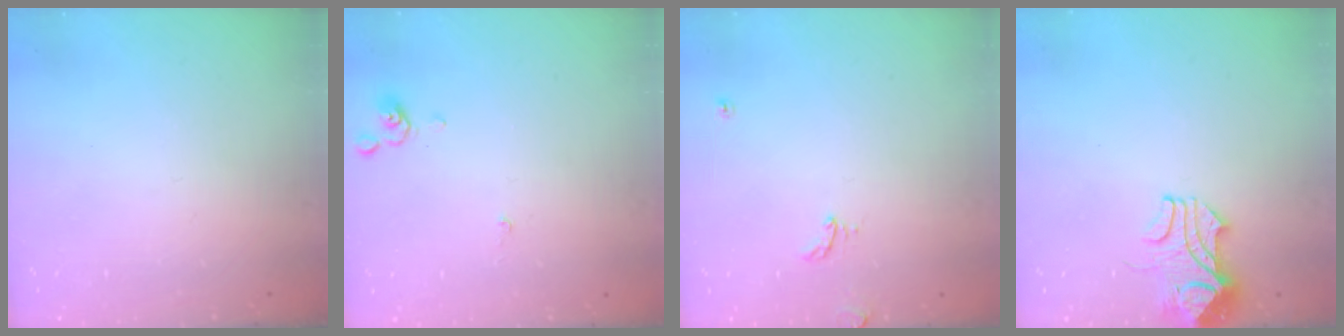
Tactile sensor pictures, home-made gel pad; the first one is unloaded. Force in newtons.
{"total": 0.0}
{"total": 4.2, "press": 4.1, "slide": 0.4}
{"total": 2.5, "press": 2.3, "slide": 0.8}